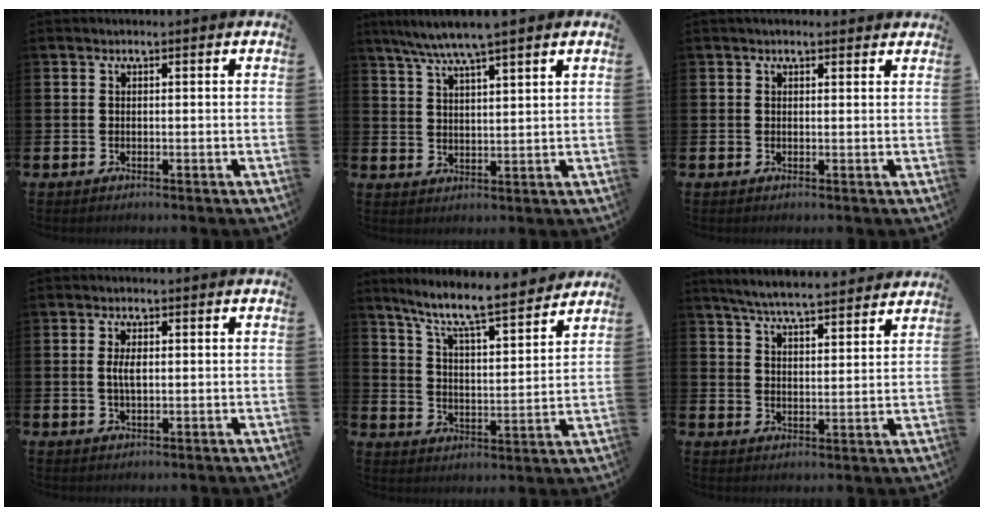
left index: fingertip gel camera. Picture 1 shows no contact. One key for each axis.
{"total": 6.2, "fx": 5.6, "fy": -0.1, "fz": 2.7, "tx": -0.072, "ty": -0.019, "tz": 0.101}
{"total": 1.1, "fx": 1.0, "fy": 0.4, "fz": 0.3, "tx": 0.002, "ty": 0.002, "tz": 0.017}
{"total": 2.8, "fx": 0.4, "fy": 1.2, "fz": 2.5, "tx": -0.042, "ty": 0.003, "tz": 0.002}
{"total": 8.6, "fx": 7.8, "fy": 0.6, "fz": 3.5, "tx": -0.095, "ty": -0.059, "tz": 0.130}
{"total": 6.0, "fx": 5.9, "fy": 0.3, "fz": 1.3, "tx": -0.041, "ty": -0.036, "tz": 0.103}